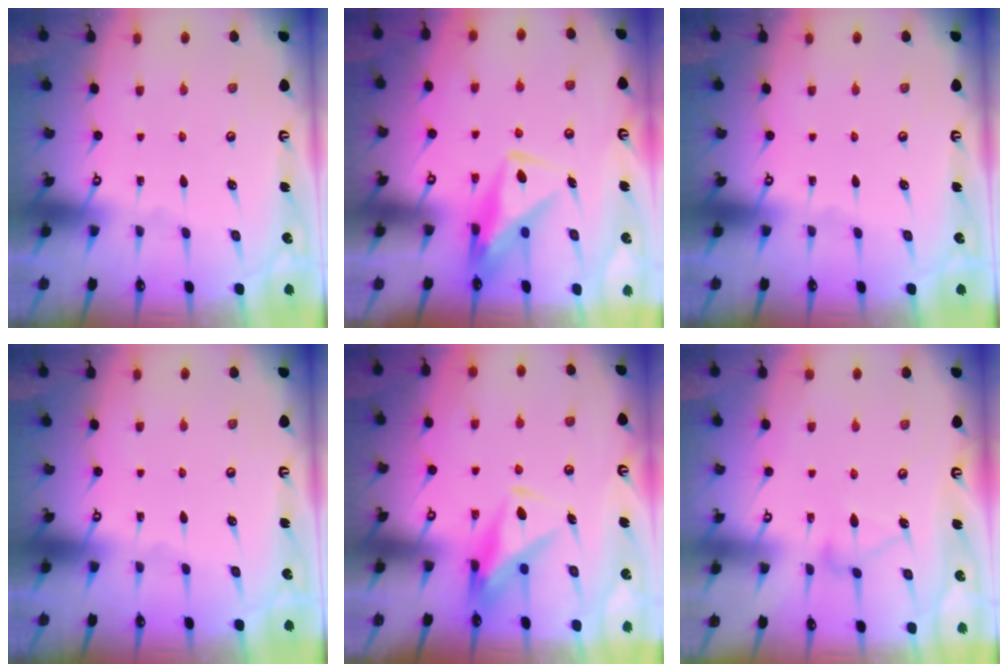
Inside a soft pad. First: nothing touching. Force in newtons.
{"total": 11.1, "press": 11.1, "slide": 1.0}
{"total": 0.0}
{"total": 0.0}
{"total": 8.8, "press": 8.7, "slide": 0.9}
{"total": 8.2, "press": 8.2, "slide": 0.3}